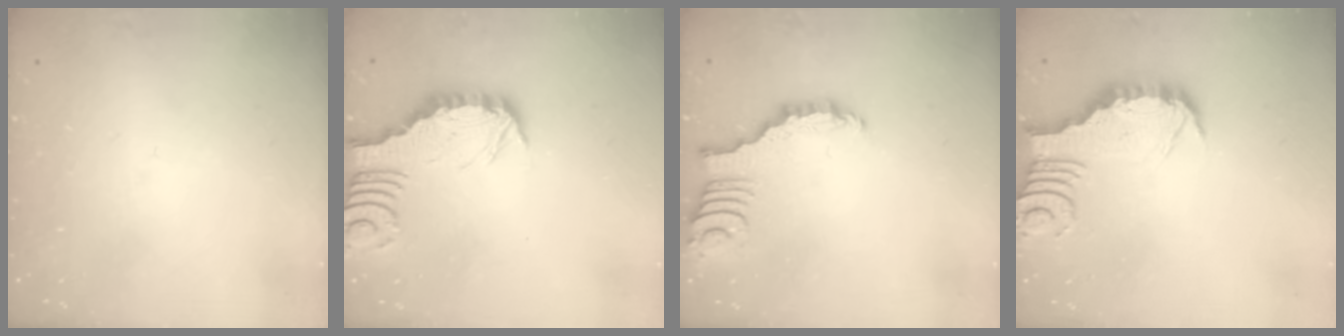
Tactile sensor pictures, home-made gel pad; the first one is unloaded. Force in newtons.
{"total": 2.7, "press": 2.7, "slide": 0.1}
{"total": 2.8, "press": 2.8, "slide": 0.4}
{"total": 3.4, "press": 3.4, "slide": 0.1}